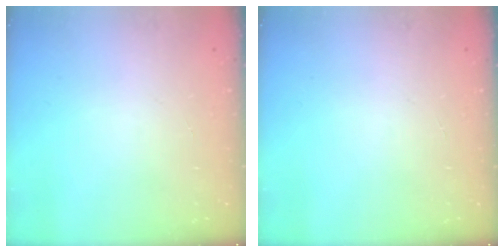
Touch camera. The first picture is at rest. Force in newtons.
{"total": 0.0}